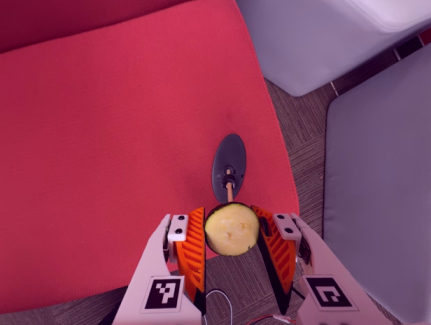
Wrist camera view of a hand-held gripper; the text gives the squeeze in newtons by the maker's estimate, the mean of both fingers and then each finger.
{"total": 8.5, "left": 8.7, "right": 8.3}